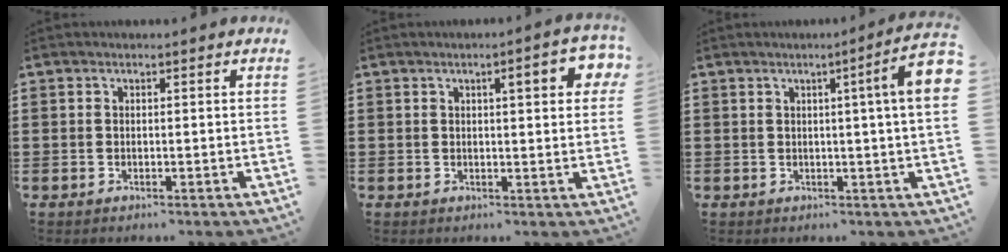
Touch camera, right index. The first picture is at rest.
{"total": 4.7, "force": [1.6, 1.1, 4.2], "torque": [-0.060, -0.001, 0.019]}
{"total": 6.2, "force": [1.4, -0.1, 6.0], "torque": [-0.096, -0.013, 0.017]}